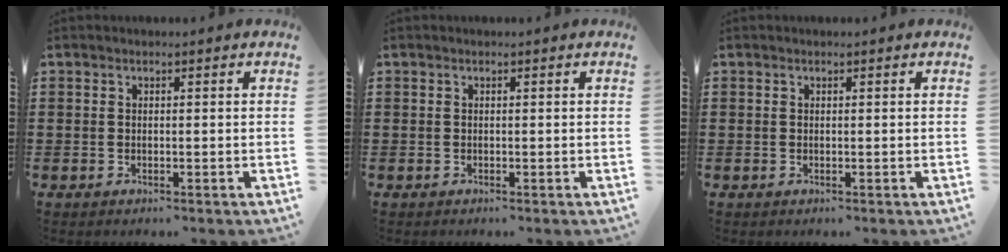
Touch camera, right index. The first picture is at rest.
{"total": 0.0}
{"total": 0.0}